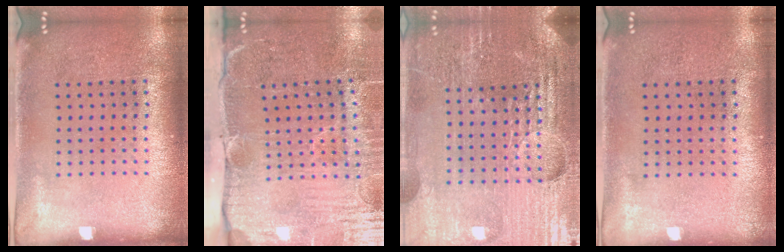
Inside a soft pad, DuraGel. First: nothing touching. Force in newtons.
{"total": 5.2, "press": 4.4, "slide": 2.8}
{"total": 5.5, "press": 5.0, "slide": 2.3}
{"total": 0.0}